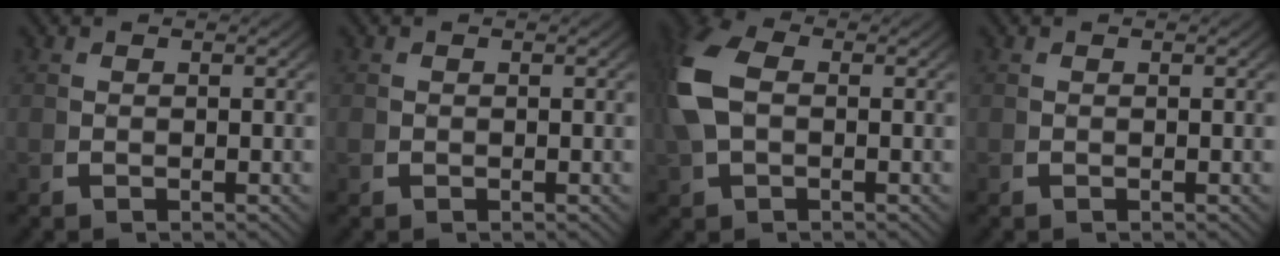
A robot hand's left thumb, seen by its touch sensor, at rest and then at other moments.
{"total": 0.6, "force": [0.0, 0.6, 0.2], "torque": [-0.010, -0.007, 0.002]}
{"total": 6.6, "force": [0.4, 4.7, 4.7], "torque": [-0.133, -0.012, 0.019]}
{"total": 0.0}